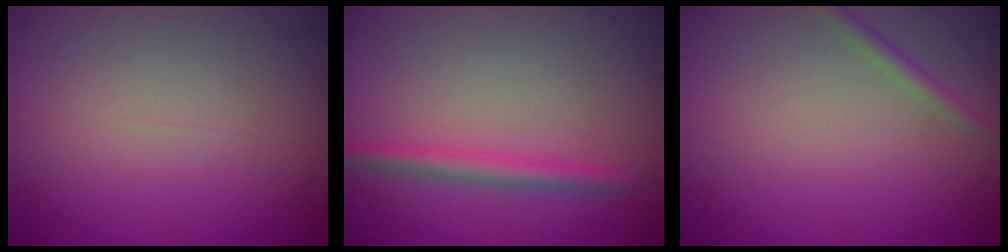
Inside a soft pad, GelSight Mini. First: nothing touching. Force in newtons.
{"total": 1.9, "press": 1.9, "slide": 0.2}
{"total": 1.2, "press": 1.2, "slide": 0.0}